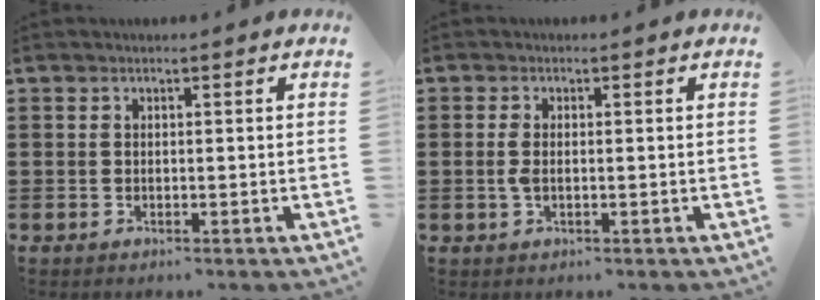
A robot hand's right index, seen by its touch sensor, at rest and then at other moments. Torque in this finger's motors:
{"motor_torque": [1.01, 1.13, 0.05, 0.06]}